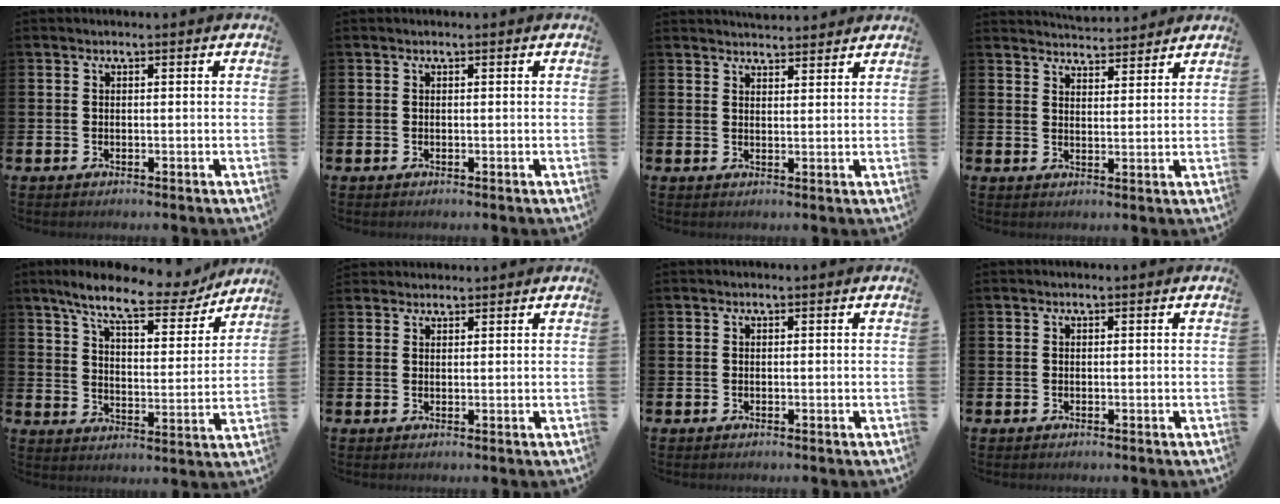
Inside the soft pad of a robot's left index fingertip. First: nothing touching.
{"total": 0.0}
{"total": 3.2, "force": [3.2, 0.3, -0.2], "torque": [0.001, -0.017, 0.059]}
{"total": 4.6, "force": [4.6, 0.4, -0.1], "torque": [-0.003, -0.026, 0.085]}
{"total": 9.6, "force": [8.2, 2.2, 4.6], "torque": [-0.104, -0.045, 0.138]}
{"total": 1.8, "force": [1.8, 0.4, -0.1], "torque": [0.012, -0.007, 0.031]}
{"total": 0.0}
{"total": 0.0}